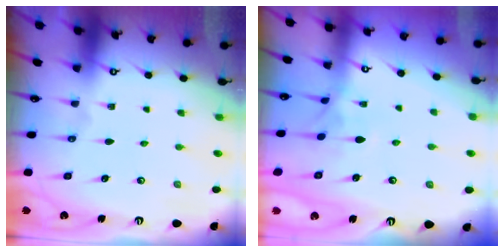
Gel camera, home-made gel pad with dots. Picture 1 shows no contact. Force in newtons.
{"total": 2.8, "press": 2.7, "slide": 0.8}